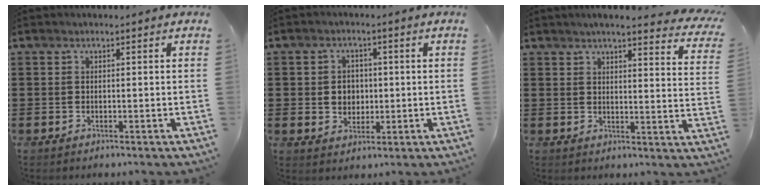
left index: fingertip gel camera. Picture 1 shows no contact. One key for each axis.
{"total": 3.6, "fx": 0.1, "fy": 3.2, "fz": 1.8, "tx": -0.038, "ty": 0.005, "tz": -0.004}
{"total": 4.3, "fx": 3.9, "fy": -0.3, "fz": 1.7, "tx": -0.050, "ty": -0.017, "tz": 0.066}